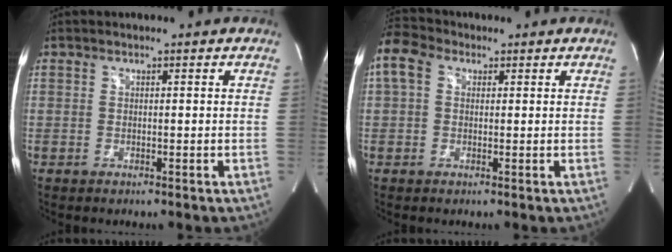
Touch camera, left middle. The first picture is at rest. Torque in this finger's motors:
{"motor_torque": [0.37, -0.61, 0.34, 0.09]}